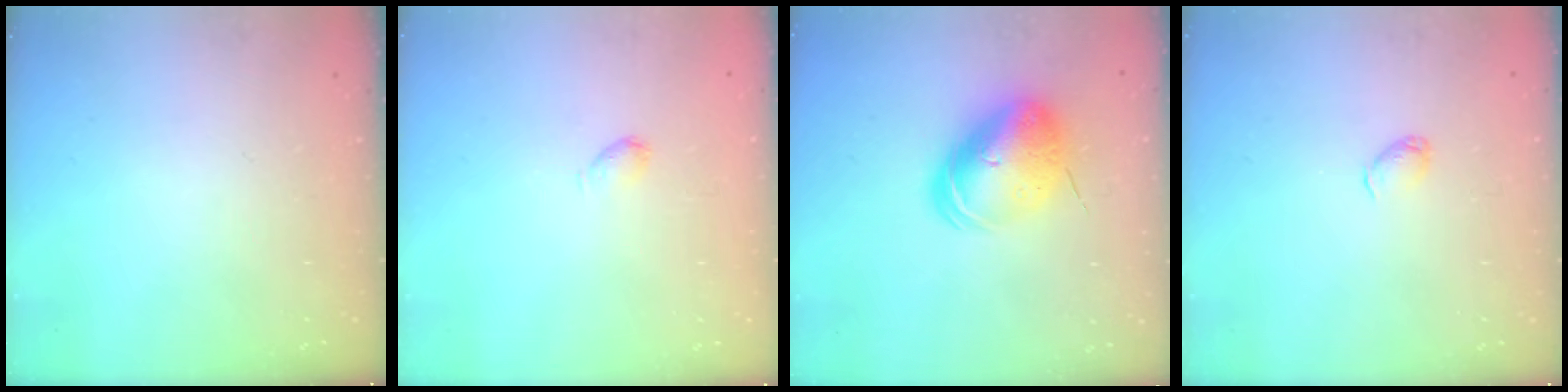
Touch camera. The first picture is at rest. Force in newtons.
{"total": 2.8, "press": 2.8, "slide": 0.5}
{"total": 12.4, "press": 12.2, "slide": 2.4}
{"total": 2.9, "press": 2.9, "slide": 0.5}